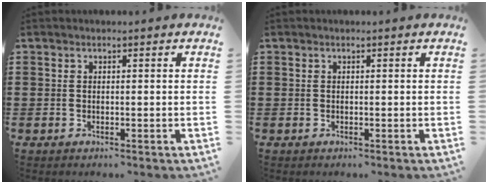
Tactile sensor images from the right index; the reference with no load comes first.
{"total": 0.0}